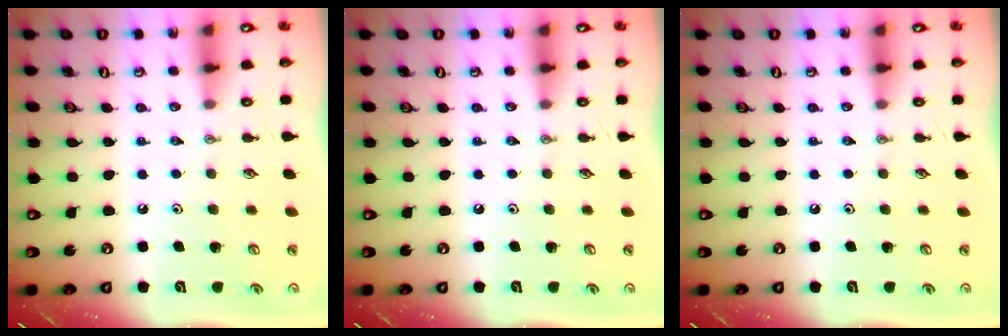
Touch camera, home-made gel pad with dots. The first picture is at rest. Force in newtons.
{"total": 0.0}
{"total": 0.0}